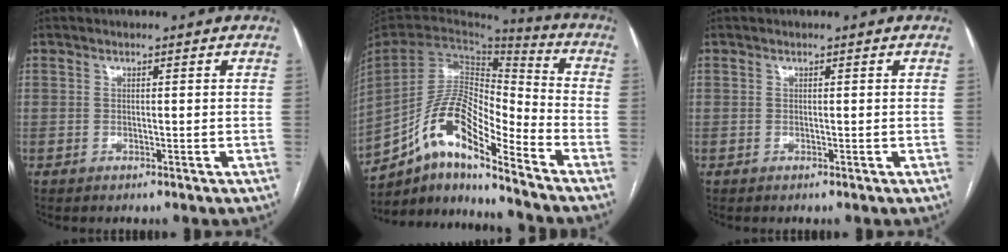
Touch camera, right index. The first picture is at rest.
{"total": 15.3, "force": [-9.9, 3.3, 11.2], "torque": [-0.212, 0.022, -0.177]}
{"total": 0.0}